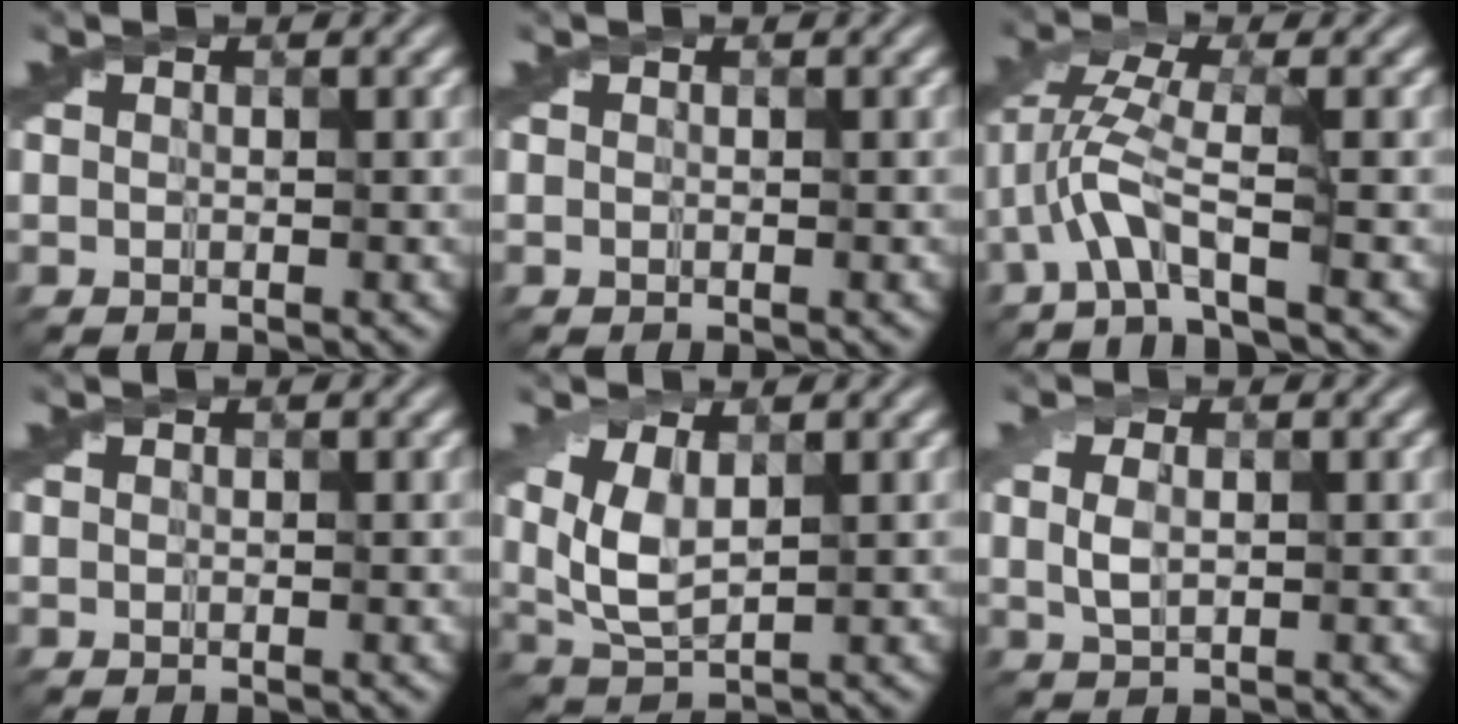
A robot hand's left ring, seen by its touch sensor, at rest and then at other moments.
{"total": 0.0}
{"total": 3.9, "force": [-2.0, 0.2, 3.4], "torque": [-0.087, 0.008, -0.048]}
{"total": 0.0}
{"total": 4.0, "force": [1.3, 1.7, 3.4], "torque": [-0.087, -0.002, 0.033]}
{"total": 2.0, "force": [0.4, 1.0, 1.6], "torque": [-0.046, 0.000, 0.014]}